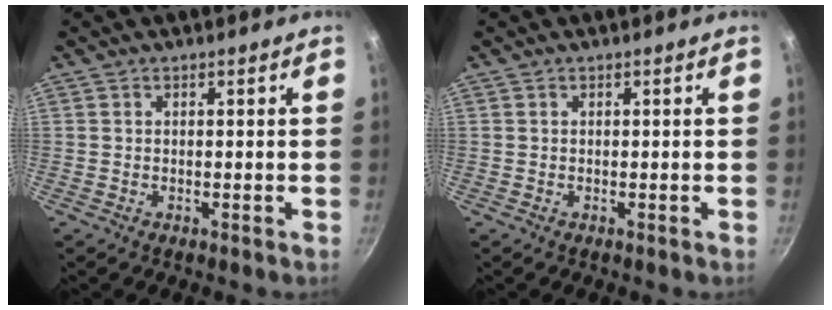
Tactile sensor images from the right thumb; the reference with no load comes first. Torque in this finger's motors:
{"motor_torque": [0.00, 0.00, 0.04, 0.04, 0.00]}